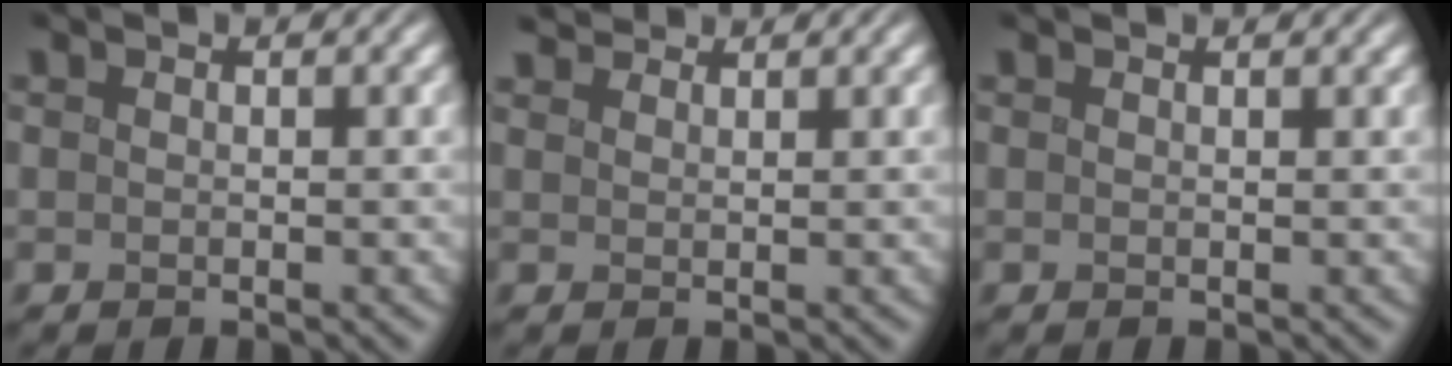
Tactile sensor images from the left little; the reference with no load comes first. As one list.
[{"total": 3.2, "force": [3.0, 1.0, 0.8], "torque": [-0.022, 0.009, 0.043]}, {"total": 0.7, "force": [0.6, 0.2, 0.2], "torque": [-0.001, 0.002, 0.001]}]